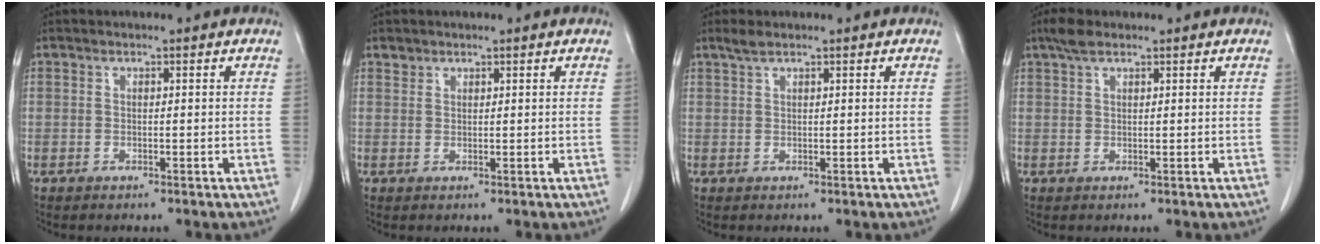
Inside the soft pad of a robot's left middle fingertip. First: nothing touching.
{"total": 0.9, "force": [0.8, 0.6, -0.1], "torque": [0.006, 0.004, 0.011]}
{"total": 1.5, "force": [1.2, 0.2, 0.8], "torque": [-0.023, 0.007, 0.028]}
{"total": 2.6, "force": [1.9, 0.9, 1.5], "torque": [-0.034, 0.012, 0.037]}